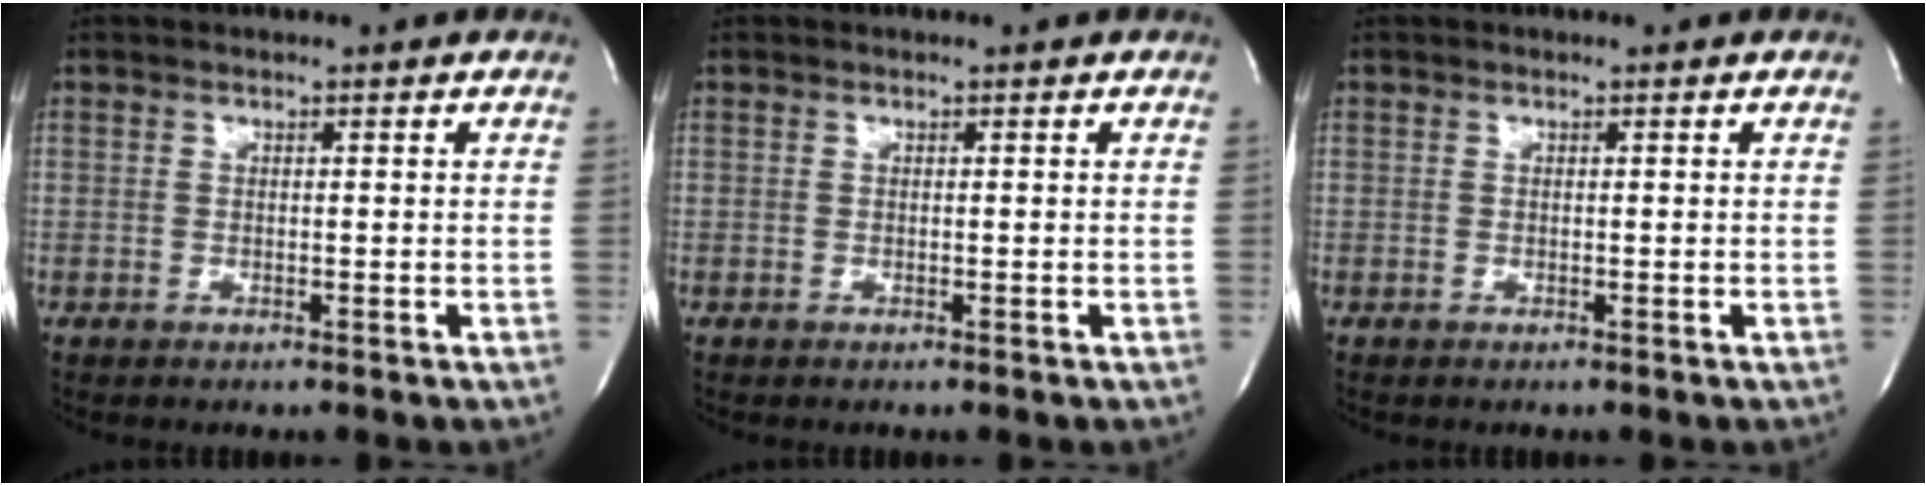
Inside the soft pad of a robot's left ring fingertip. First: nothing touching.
{"total": 0.0}
{"total": 0.0}